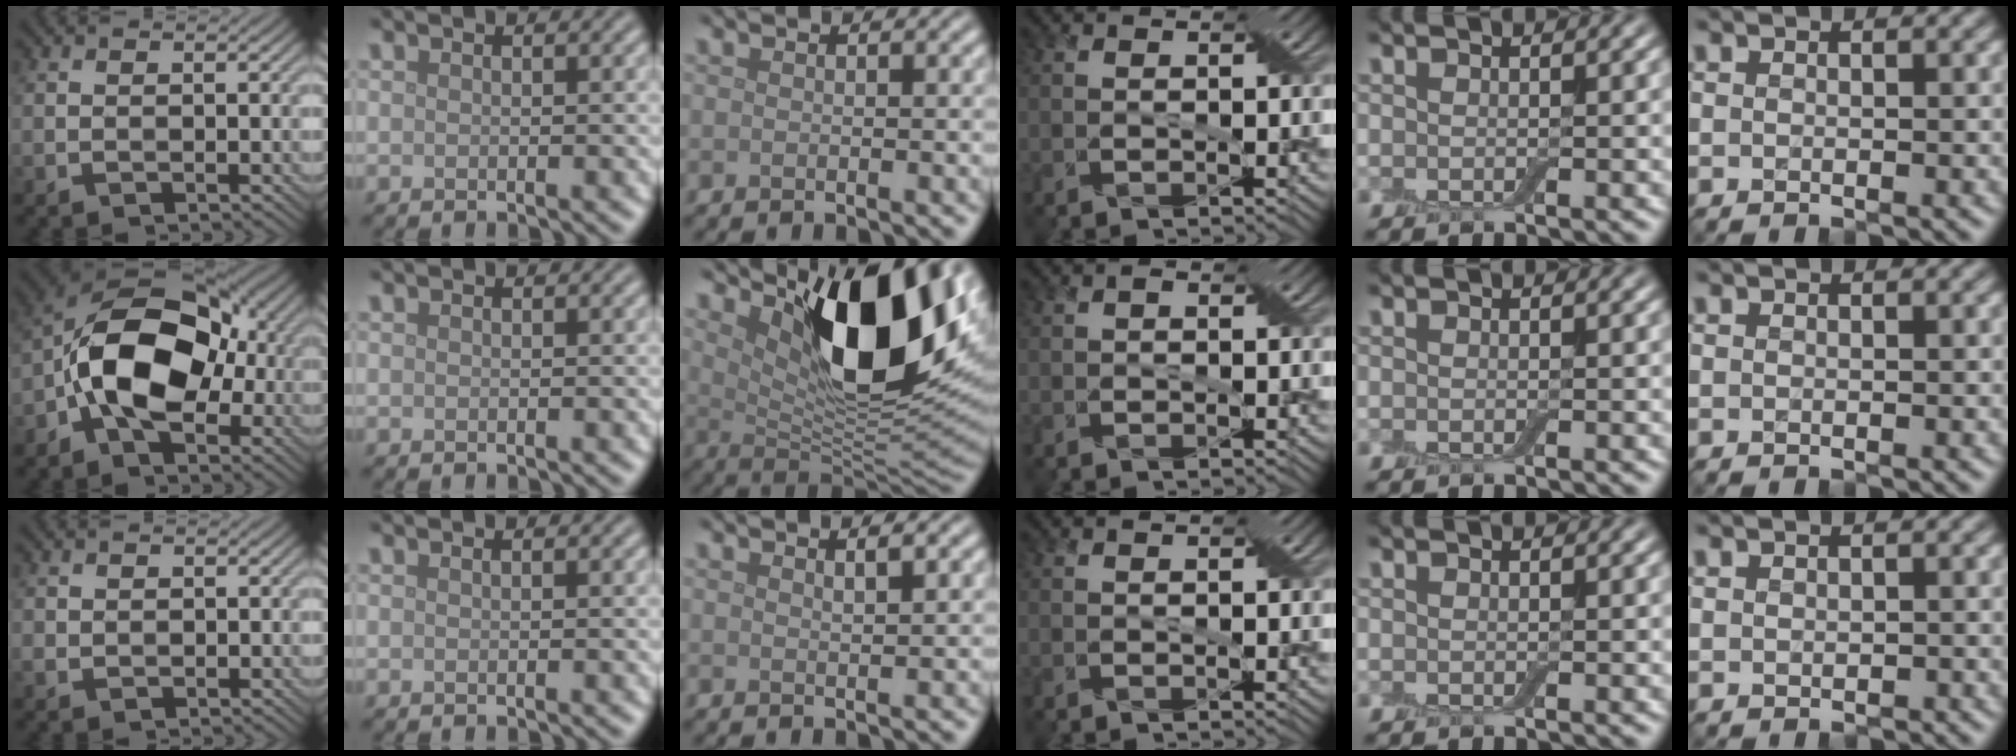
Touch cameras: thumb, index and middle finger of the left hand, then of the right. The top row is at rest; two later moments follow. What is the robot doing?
{"motion": "cut", "object": "cling film"}